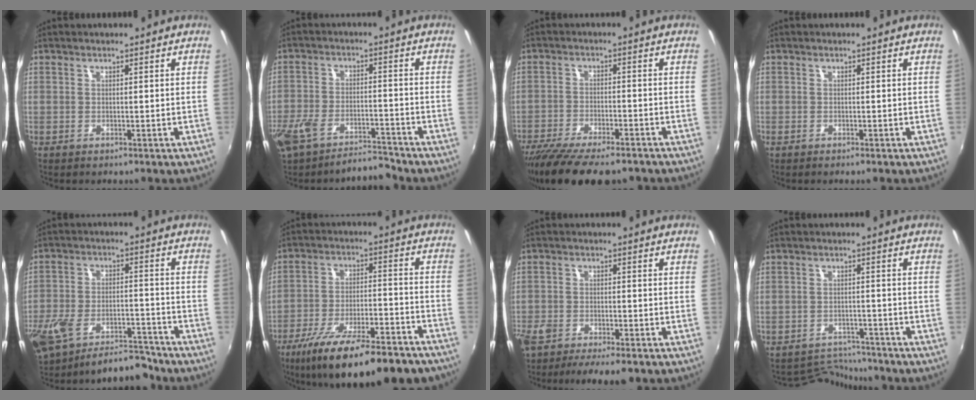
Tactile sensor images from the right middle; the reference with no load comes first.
{"total": 9.5, "force": [-8.2, 2.7, 4.0], "torque": [-0.104, -0.009, -0.147]}
{"total": 15.6, "force": [-12.5, 3.9, 8.4], "torque": [-0.171, -0.044, -0.198]}
{"total": 0.5, "force": [-0.5, 0.1, 0.2], "torque": [-0.003, -0.003, -0.010]}
{"total": 15.6, "force": [-11.9, 6.1, 8.0], "torque": [-0.187, -0.017, -0.188]}
{"total": 23.7, "force": [-18.3, 6.1, 13.9], "torque": [-0.239, -0.041, -0.260]}
{"total": 9.4, "force": [-7.3, 2.9, 5.2], "torque": [-0.129, -0.033, -0.131]}
{"total": 5.7, "force": [-5.5, 0.8, -0.9], "torque": [0.001, 0.008, -0.089]}